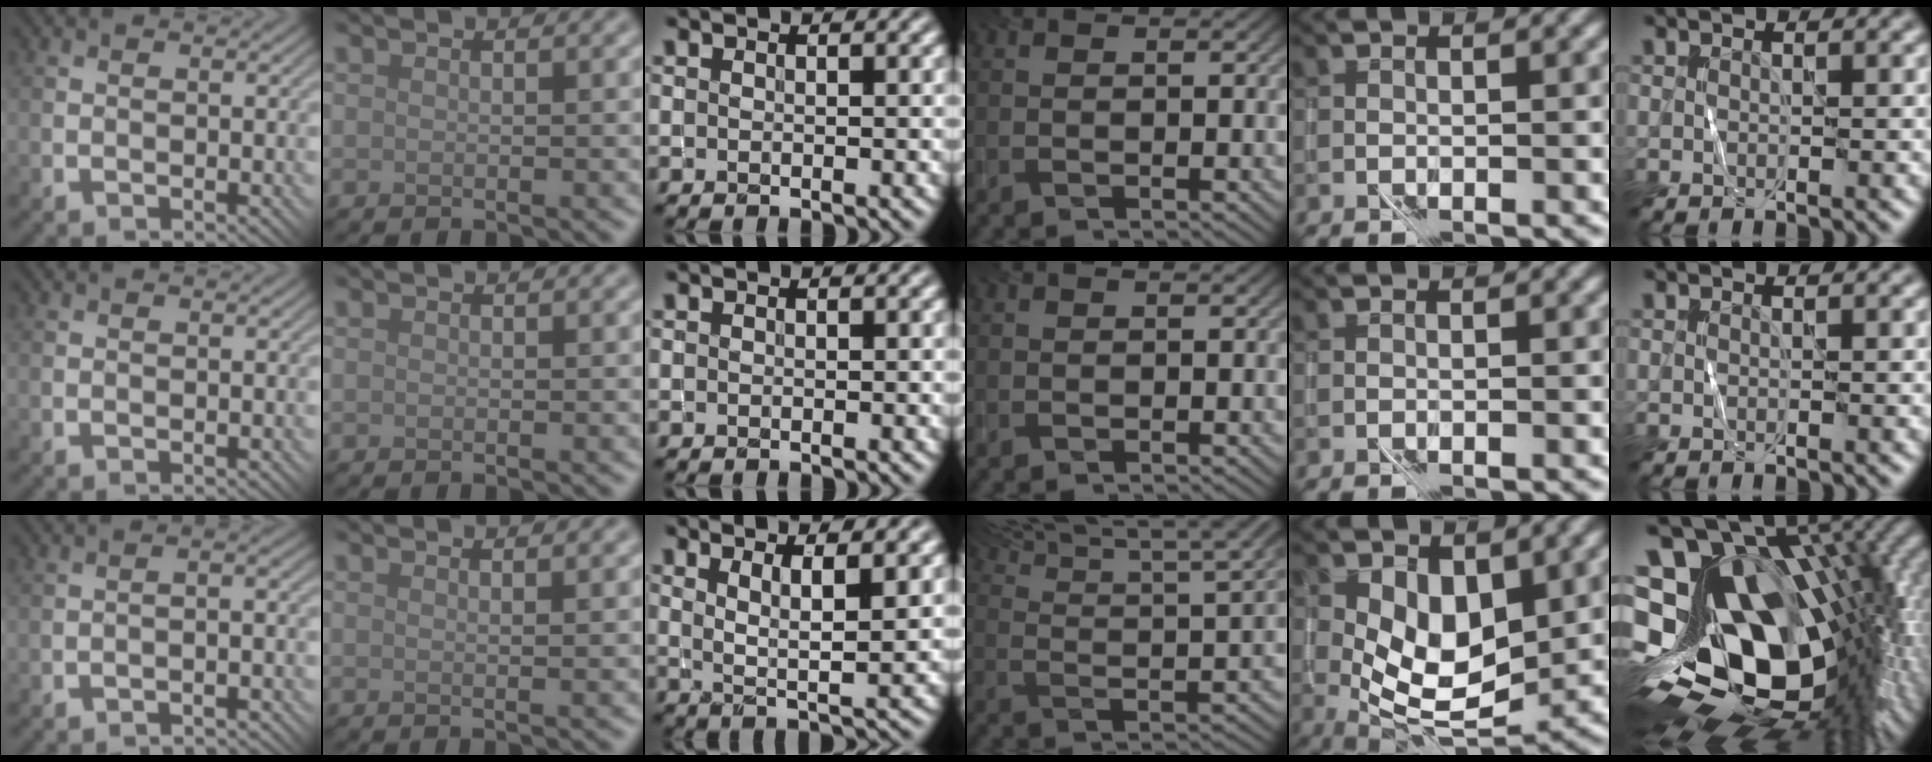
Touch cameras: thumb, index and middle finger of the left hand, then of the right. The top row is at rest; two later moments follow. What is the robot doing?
{"motion": "wrap", "object": "yarn"}